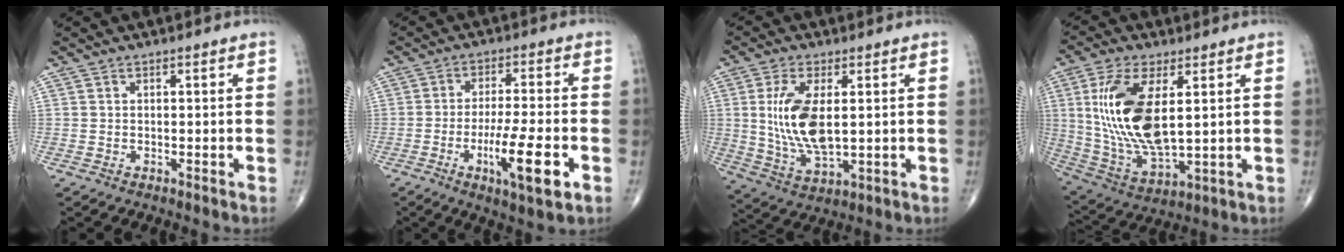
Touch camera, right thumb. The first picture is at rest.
{"total": 11.5, "force": [-4.0, 2.2, 10.5], "torque": [-0.186, 0.001, -0.066]}
{"total": 12.3, "force": [1.6, 5.6, 10.8], "torque": [-0.220, -0.016, 0.040]}
{"total": 17.8, "force": [3.4, 7.9, 15.6], "torque": [-0.318, -0.021, 0.077]}